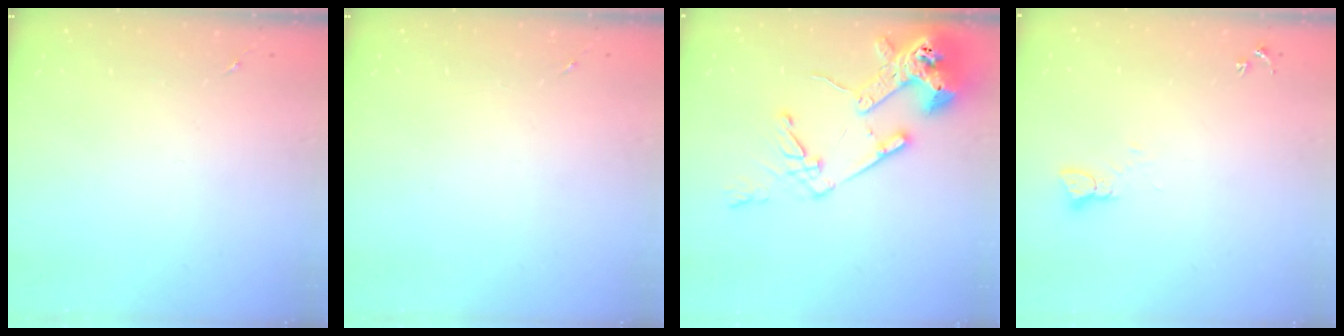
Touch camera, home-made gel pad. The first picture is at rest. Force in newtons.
{"total": 0.0}
{"total": 17.2, "press": 17.1, "slide": 2.2}
{"total": 2.2, "press": 2.2, "slide": 0.2}